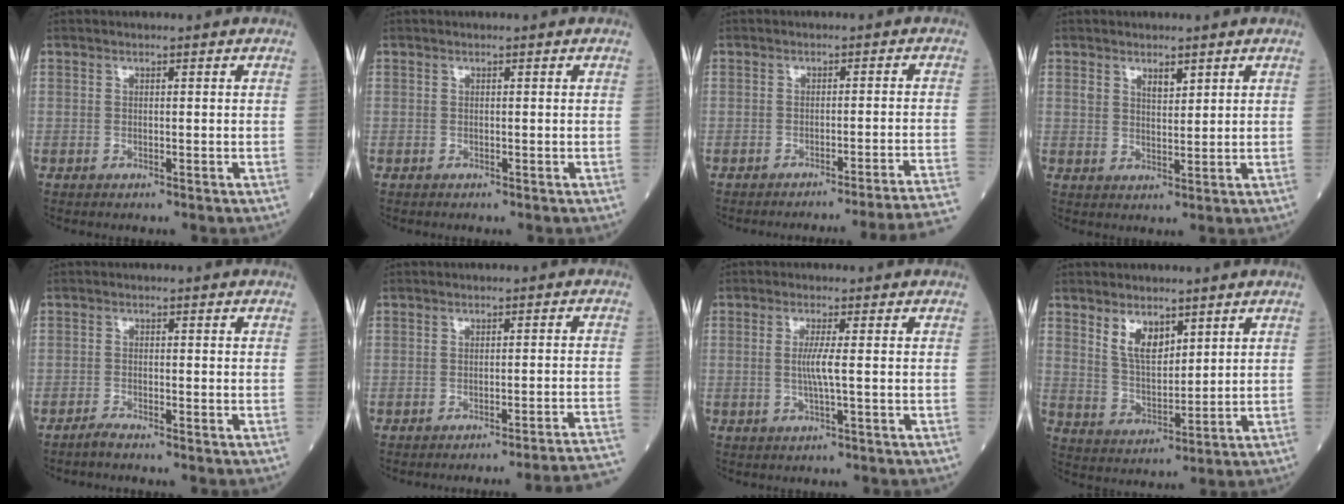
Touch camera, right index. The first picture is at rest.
{"total": 0.0}
{"total": 15.3, "force": [-14.4, -3.3, 4.1], "torque": [0.009, -0.023, -0.167]}
{"total": 2.6, "force": [1.8, 1.1, 1.6], "torque": [-0.027, -0.001, 0.033]}
{"total": 1.6, "force": [-1.5, -0.3, 0.4], "torque": [-0.014, -0.004, -0.032]}
{"total": 13.9, "force": [-13.3, -2.8, 2.9], "torque": [0.021, -0.016, -0.152]}
{"total": 2.9, "force": [-0.1, -0.5, 2.9], "torque": [-0.060, -0.004, -0.003]}
{"total": 5.6, "force": [3.5, 2.6, 3.6], "torque": [-0.070, -0.006, 0.073]}